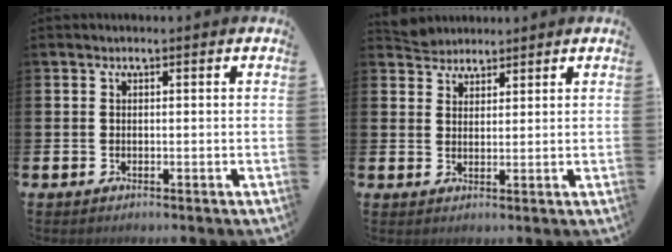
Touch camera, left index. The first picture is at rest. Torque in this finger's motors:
{"motor_torque": [0.37, -0.38, 0.03, 0.01]}